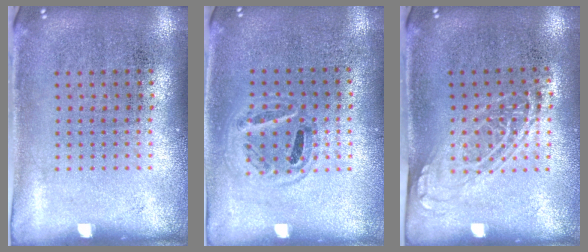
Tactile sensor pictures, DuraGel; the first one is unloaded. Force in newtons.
{"total": 0.9, "press": 0.9, "slide": 0.3}
{"total": 1.4, "press": 1.1, "slide": 0.8}